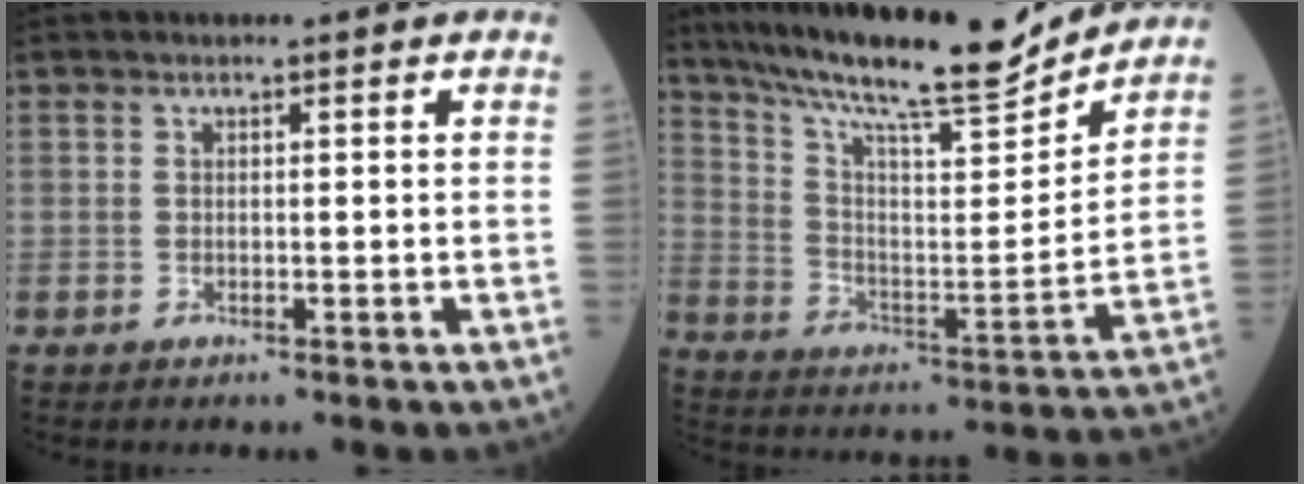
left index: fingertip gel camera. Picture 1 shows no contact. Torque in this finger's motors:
{"motor_torque": [0.29, -0.69, 0.63, 0.17]}